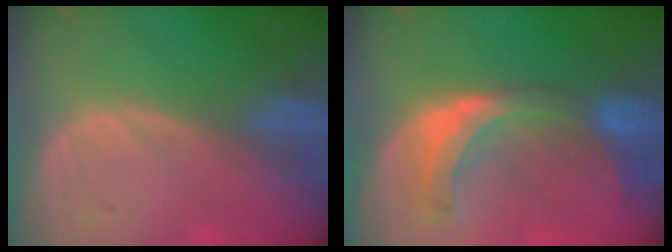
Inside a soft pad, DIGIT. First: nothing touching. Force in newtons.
{"total": 7.4, "press": 6.7, "slide": 2.9}